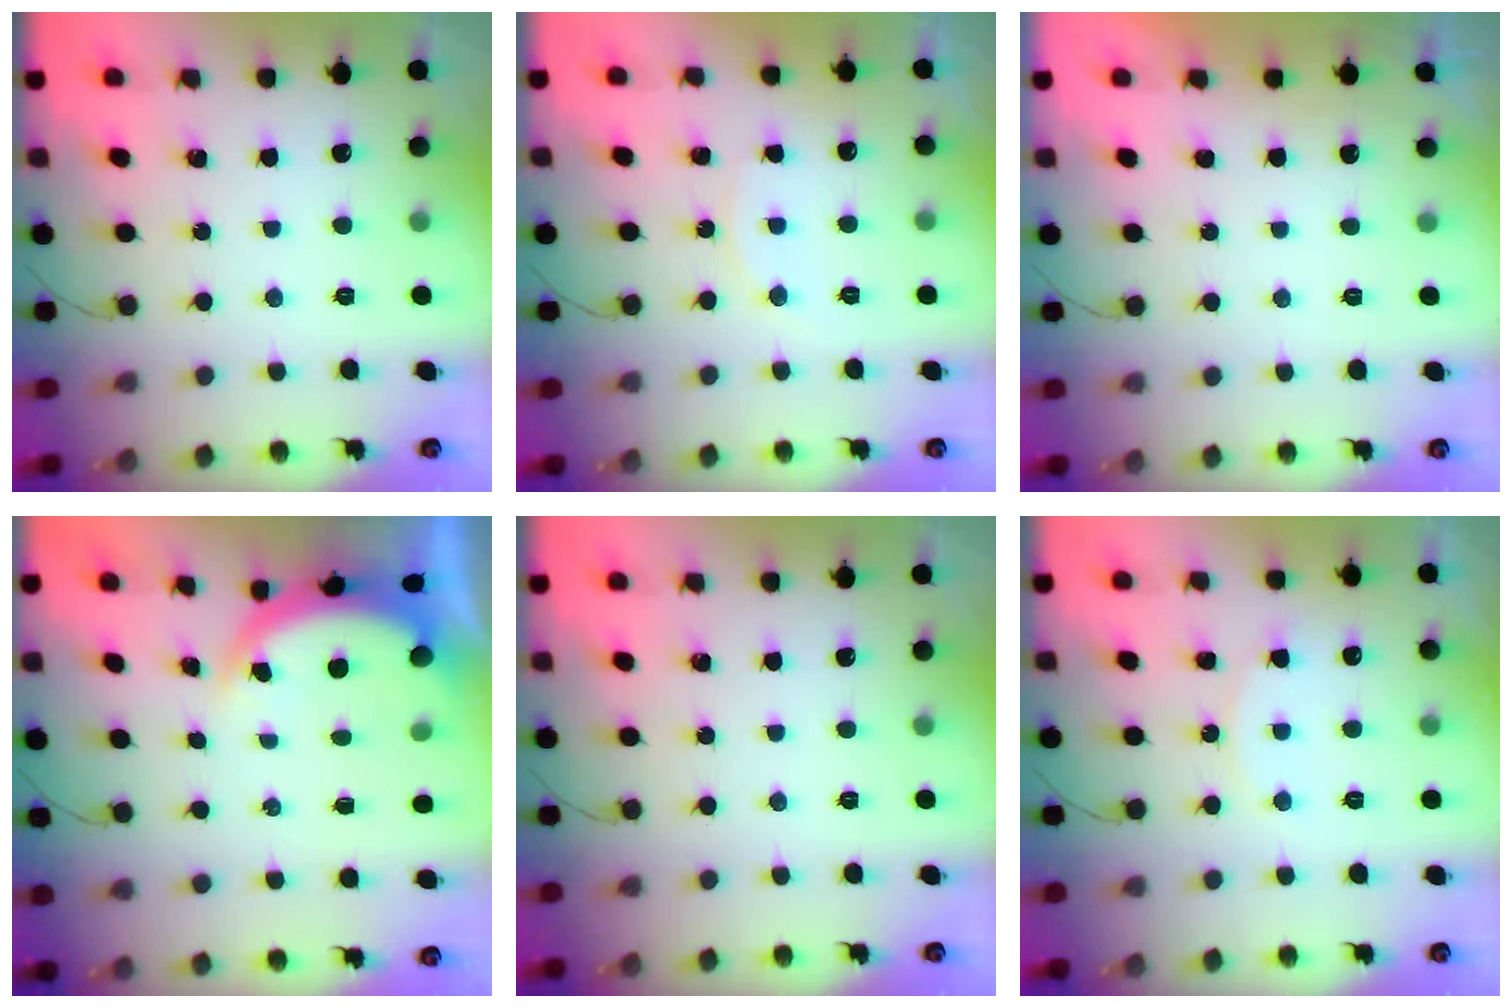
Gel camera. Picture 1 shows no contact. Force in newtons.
{"total": 7.0, "press": 7.0, "slide": 0.4}
{"total": 1.1, "press": 1.0, "slide": 0.5}
{"total": 4.7, "press": 4.6, "slide": 0.9}
{"total": 0.0}
{"total": 5.6, "press": 5.6, "slide": 0.5}